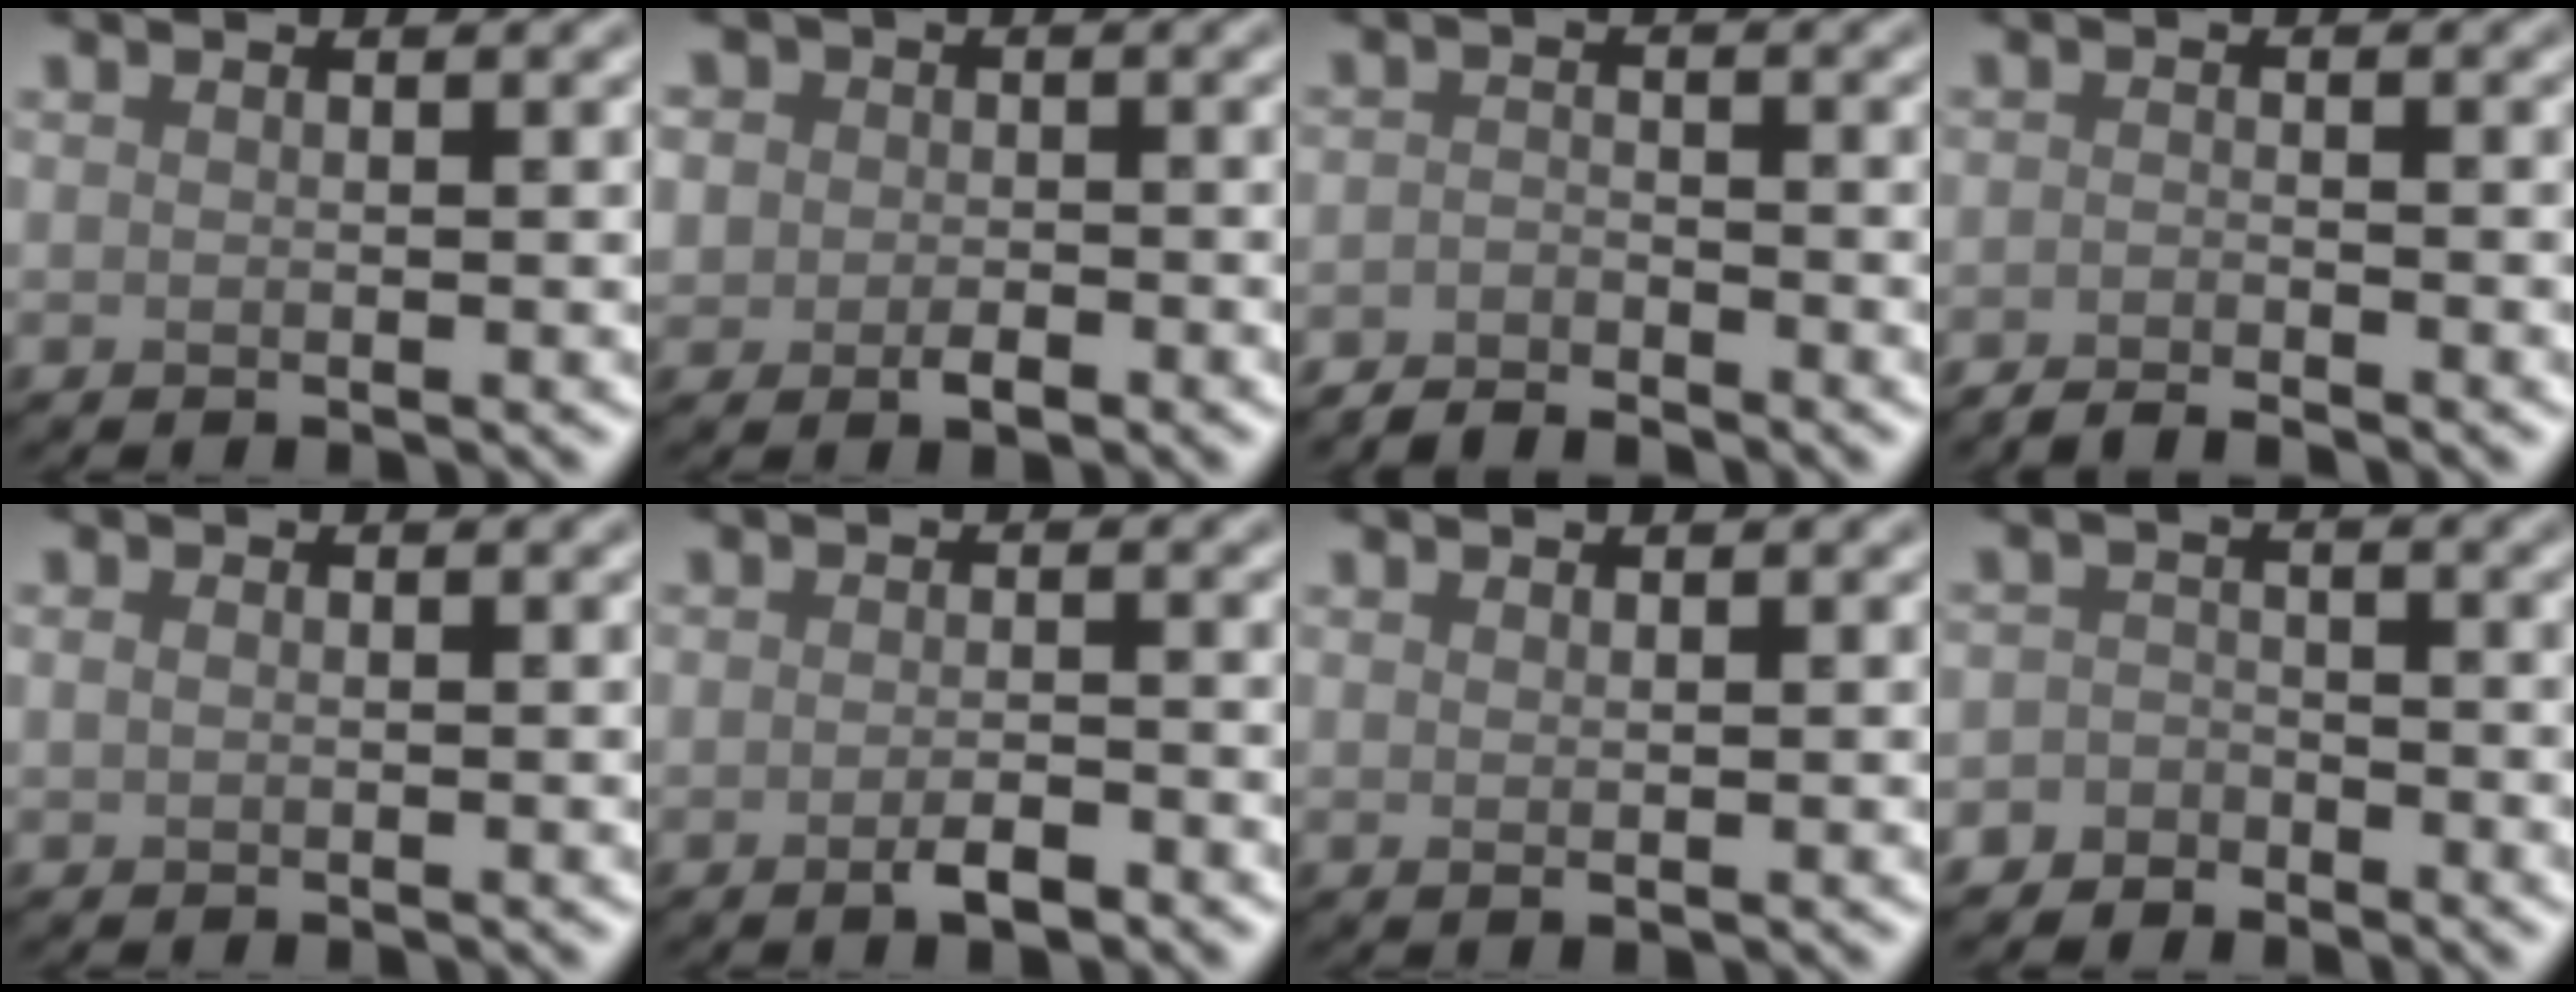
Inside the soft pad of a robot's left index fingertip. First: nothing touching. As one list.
[{"total": 3.0, "force": [-0.4, 2.6, 1.4], "torque": [-0.009, -0.002, -0.021]}, {"total": 2.1, "force": [-2.0, 0.4, 0.3], "torque": [-0.006, 0.001, -0.044]}, {"total": 1.8, "force": [-1.7, 0.2, 0.6], "torque": [-0.004, 0.000, -0.035]}, {"total": 0.6, "force": [0.1, 0.5, 0.4], "torque": [-0.009, 0.000, 0.001]}, {"total": 2.0, "force": [-1.1, 0.7, 1.5], "torque": [-0.028, -0.001, -0.020]}, {"total": 0.6, "force": [0.4, 0.1, 0.4], "torque": [-0.008, 0.000, 0.007]}, {"total": 2.0, "force": [-1.6, 1.3, -0.1], "torque": [0.017, 0.009, -0.037]}]